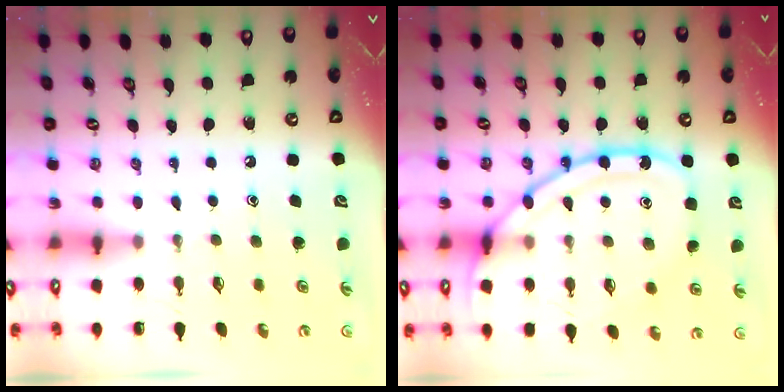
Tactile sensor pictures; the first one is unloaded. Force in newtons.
{"total": 15.6, "press": 15.6, "slide": 0.8}